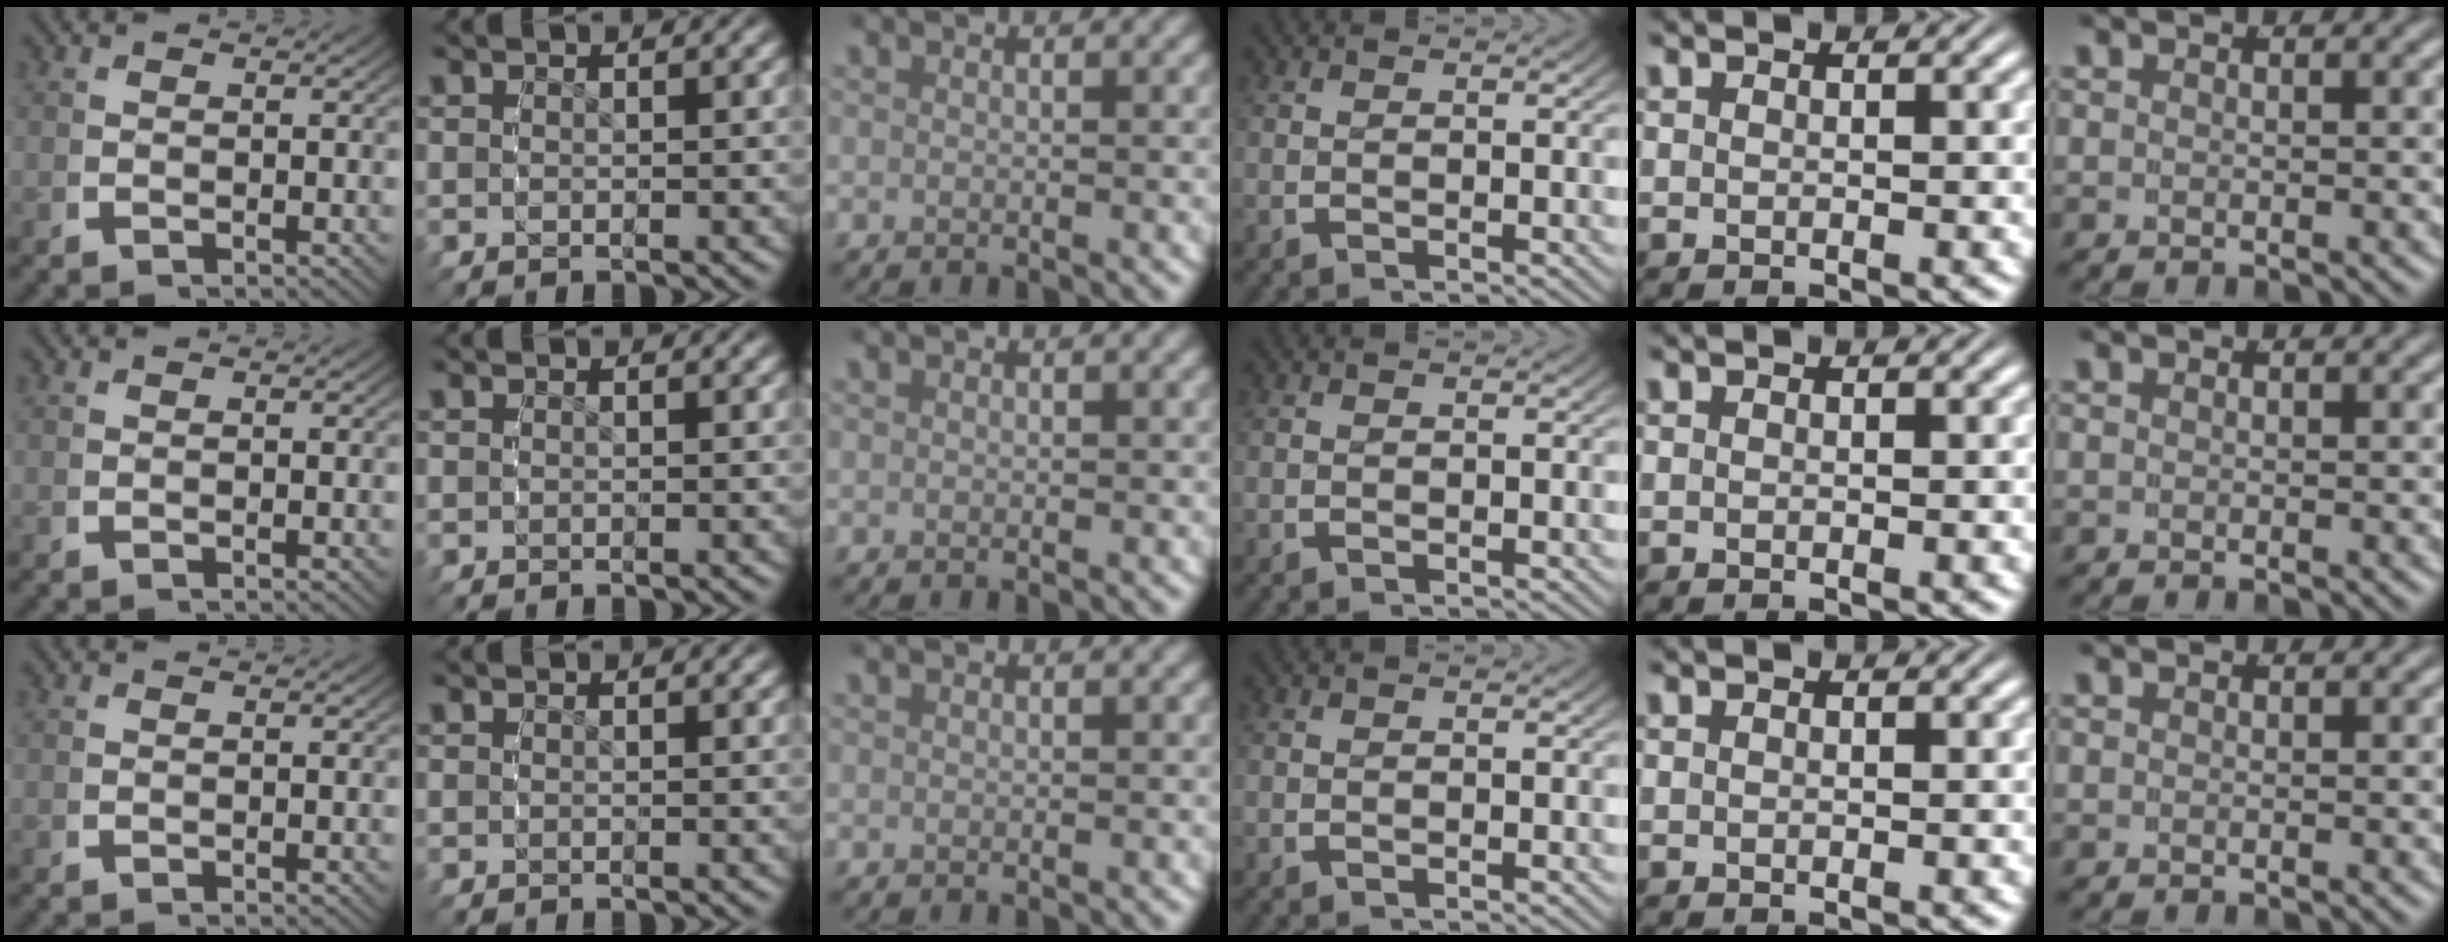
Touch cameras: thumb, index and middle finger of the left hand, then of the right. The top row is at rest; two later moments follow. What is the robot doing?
{"motion": "grasp_and_lifting", "object": "small bumper sticker"}